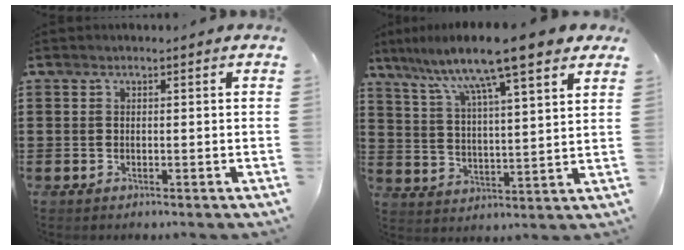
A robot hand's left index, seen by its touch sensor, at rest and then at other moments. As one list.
[{"total": 9.9, "force": [8.1, 0.2, 5.6], "torque": [-0.133, -0.047, 0.130]}]